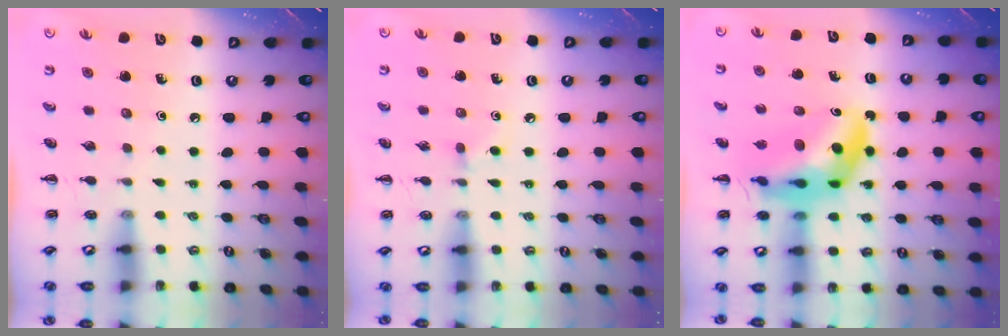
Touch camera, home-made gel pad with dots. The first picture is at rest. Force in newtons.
{"total": 4.2, "press": 3.9, "slide": 1.7}
{"total": 15.4, "press": 14.8, "slide": 4.2}